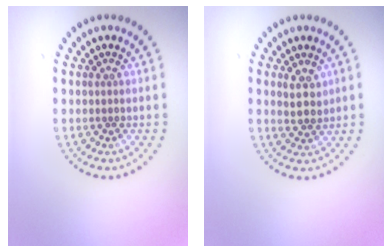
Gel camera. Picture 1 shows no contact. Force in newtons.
{"total": 2.1, "press": 2.0, "slide": 0.8}